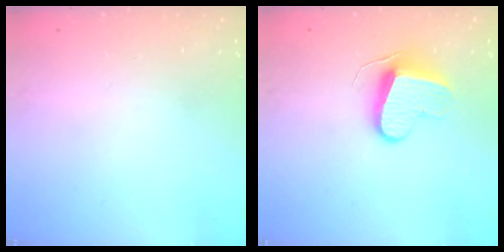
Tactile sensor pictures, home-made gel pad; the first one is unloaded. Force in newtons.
{"total": 9.0, "press": 9.0, "slide": 0.1}